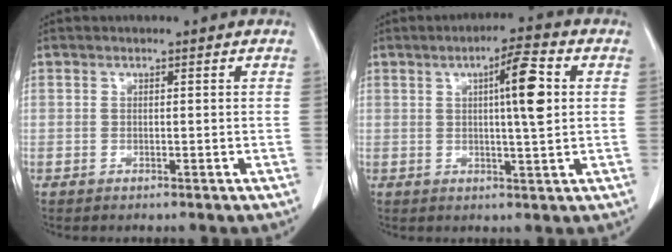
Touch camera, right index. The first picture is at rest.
{"total": 7.2, "force": [1.4, 0.4, 7.0], "torque": [-0.109, 0.006, 0.019]}